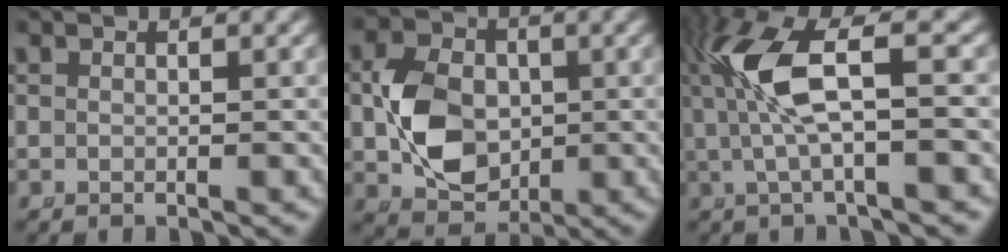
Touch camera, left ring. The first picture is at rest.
{"total": 6.6, "force": [-0.5, 4.9, 4.3], "torque": [-0.068, -0.013, -0.006]}
{"total": 6.8, "force": [1.0, 2.1, 6.4], "torque": [-0.132, 0.011, 0.018]}